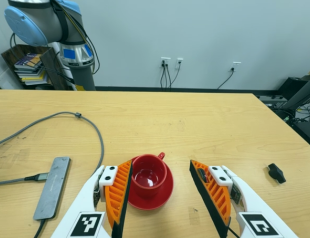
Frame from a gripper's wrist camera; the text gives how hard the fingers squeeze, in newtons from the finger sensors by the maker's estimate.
{"total": 0.0}